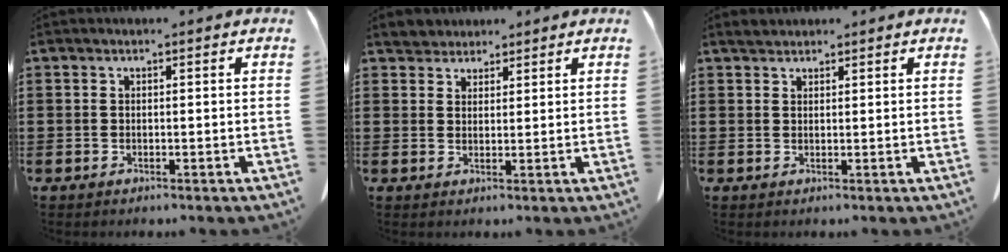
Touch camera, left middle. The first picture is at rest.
{"total": 2.8, "force": [2.6, 0.9, -0.1], "torque": [-0.007, -0.001, 0.053]}
{"total": 1.6, "force": [1.5, 0.4, 0.2], "torque": [-0.010, 0.001, 0.032]}